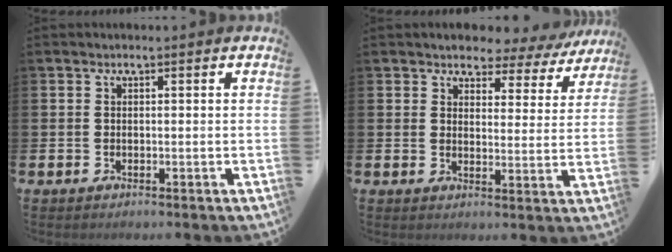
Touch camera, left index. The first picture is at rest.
{"total": 3.4, "force": [3.2, 1.2, 0.3], "torque": [-0.024, -0.030, 0.049]}